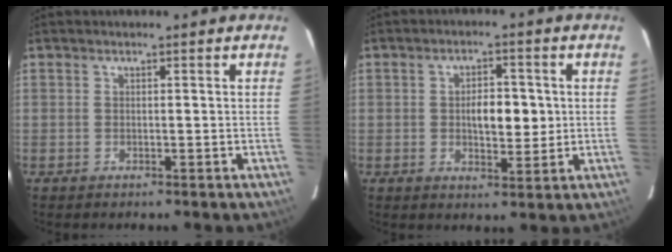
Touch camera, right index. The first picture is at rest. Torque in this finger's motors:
{"motor_torque": [0.08, 0.00, 0.11, 0.06]}